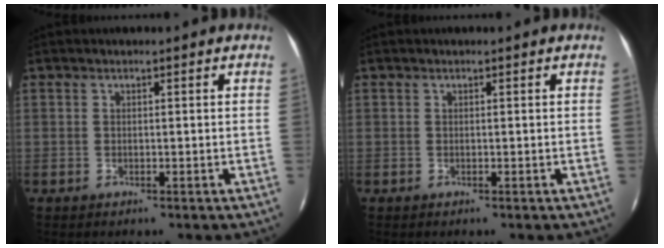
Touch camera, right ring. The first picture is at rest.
{"total": 0.0}